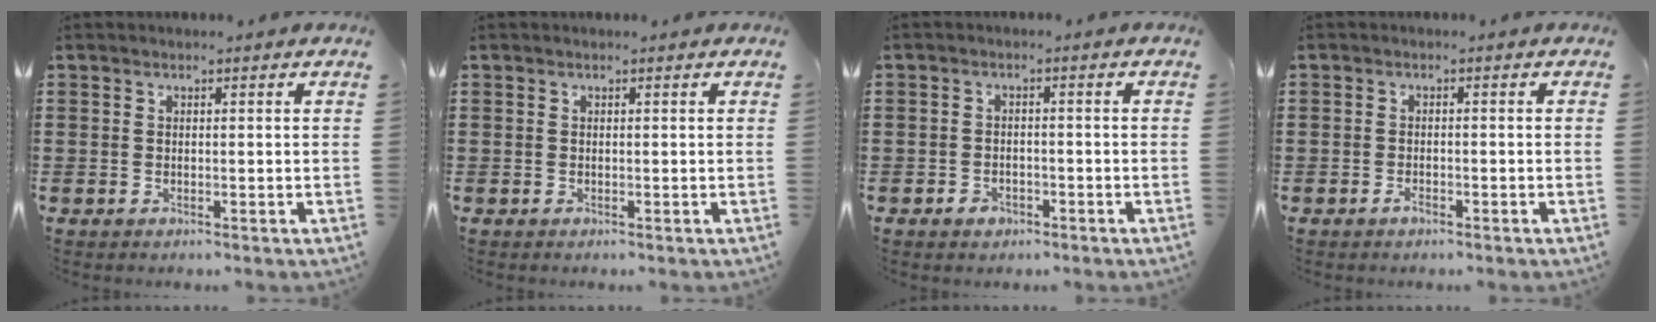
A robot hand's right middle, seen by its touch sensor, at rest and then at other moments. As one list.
[{"total": 0.0}, {"total": 1.5, "force": [-1.1, 0.9, 0.5], "torque": [-0.011, 0.000, -0.022]}, {"total": 1.2, "force": [-0.9, 0.4, 0.7], "torque": [-0.017, -0.006, -0.016]}]